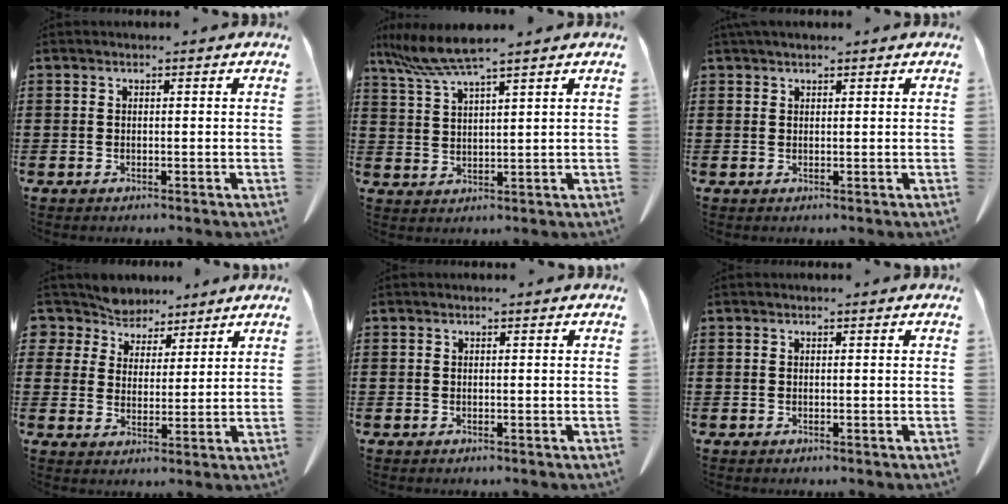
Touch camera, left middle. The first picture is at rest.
{"total": 6.6, "force": [5.2, 0.2, 4.0], "torque": [-0.102, -0.021, 0.091]}
{"total": 1.1, "force": [0.9, 0.4, 0.4], "torque": [-0.010, 0.000, 0.018]}
{"total": 6.3, "force": [5.8, 2.4, -0.2], "torque": [-0.032, -0.030, 0.111]}
{"total": 0.0}
{"total": 0.0}